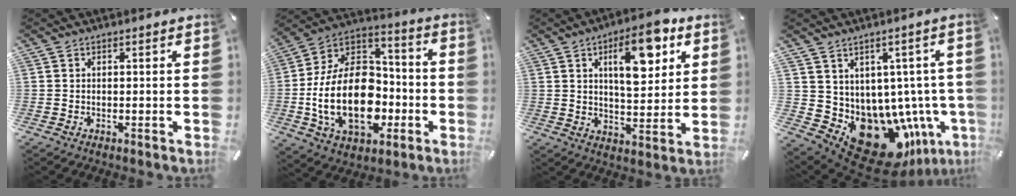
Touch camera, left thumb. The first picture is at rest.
{"total": 24.6, "force": [-6.0, 16.3, 17.4], "torque": [-0.349, 0.013, -0.093]}
{"total": 14.1, "force": [6.2, 6.6, 10.9], "torque": [-0.155, -0.017, 0.100]}
{"total": 15.9, "force": [-5.7, 11.2, 9.6], "torque": [-0.126, -0.019, -0.065]}